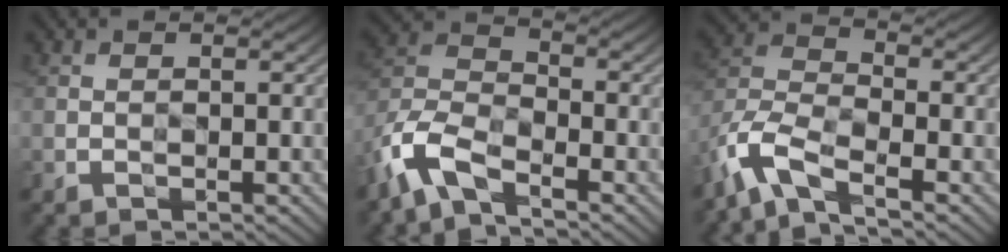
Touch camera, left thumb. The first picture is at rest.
{"total": 8.6, "force": [-5.9, 3.2, 5.4], "torque": [-0.128, -0.003, -0.140]}
{"total": 8.1, "force": [-5.7, 2.3, 5.3], "torque": [-0.123, -0.001, -0.134]}